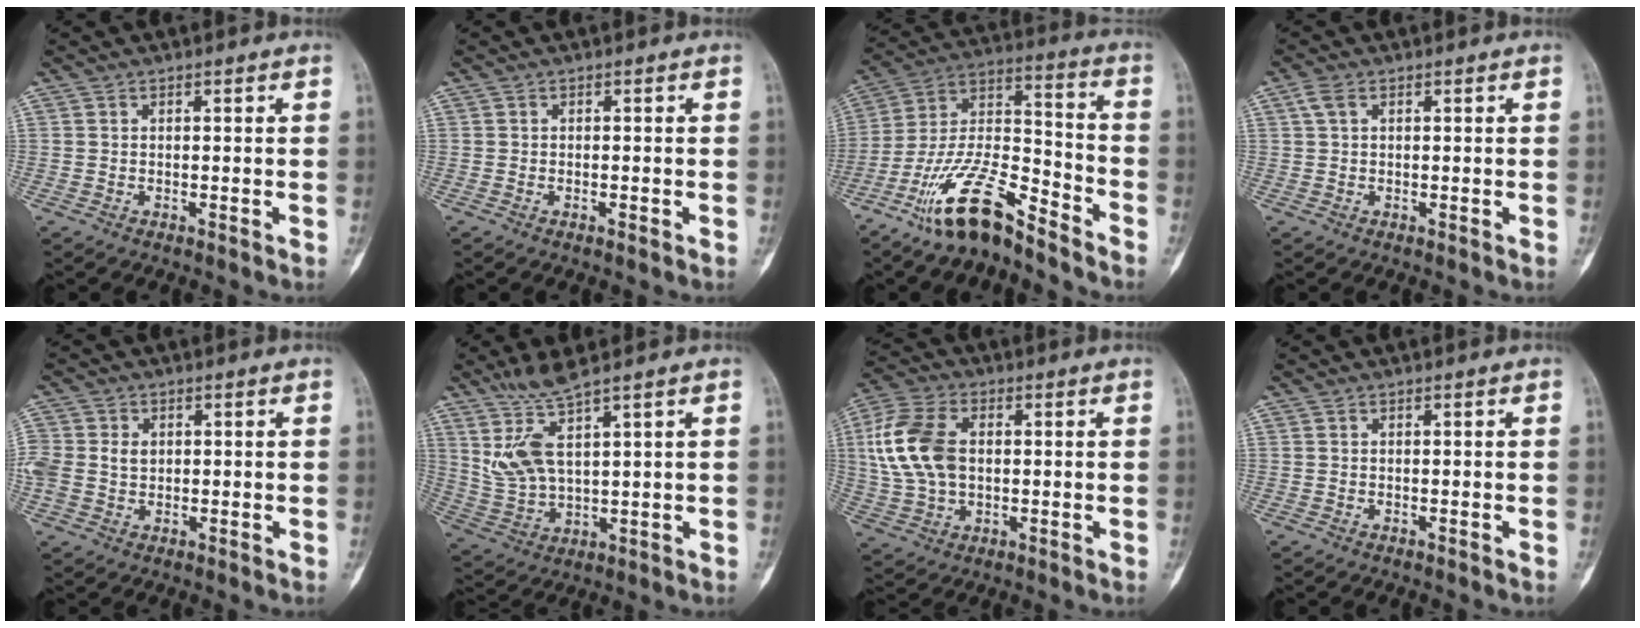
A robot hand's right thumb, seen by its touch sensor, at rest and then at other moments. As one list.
[{"total": 0.8, "force": [-0.4, 0.2, 0.7], "torque": [-0.011, 0.004, -0.005]}, {"total": 16.1, "force": [-11.8, 4.6, 9.9], "torque": [-0.183, 0.081, -0.224]}, {"total": 2.1, "force": [0.7, 1.3, 1.5], "torque": [-0.035, 0.013, 0.017]}, {"total": 8.2, "force": [0.8, 6.5, 4.8], "torque": [-0.130, 0.009, 0.019]}, {"total": 8.6, "force": [5.5, 1.9, 6.4], "torque": [-0.140, -0.034, 0.132]}, {"total": 13.8, "force": [1.6, 9.0, 10.4], "torque": [-0.217, 0.011, 0.030]}, {"total": 0.0}]